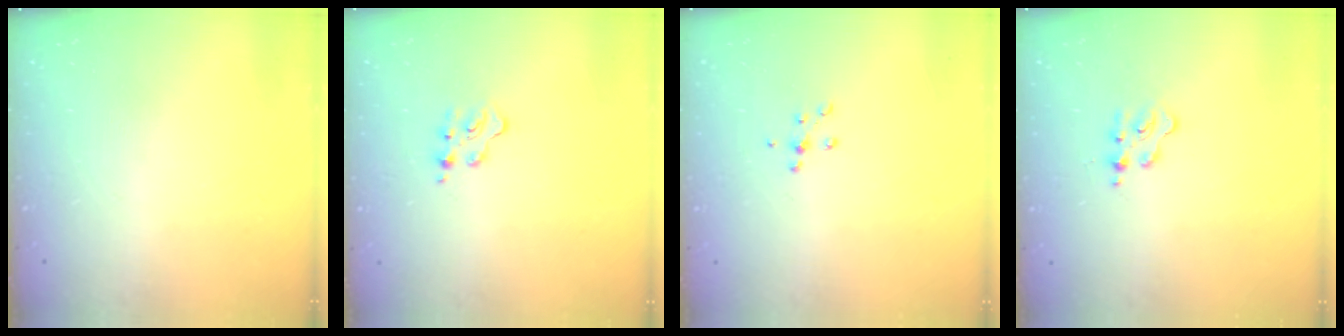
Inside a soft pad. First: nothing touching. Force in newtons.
{"total": 3.8, "press": 3.8, "slide": 0.3}
{"total": 5.5, "press": 5.4, "slide": 0.7}
{"total": 3.7, "press": 3.6, "slide": 0.4}